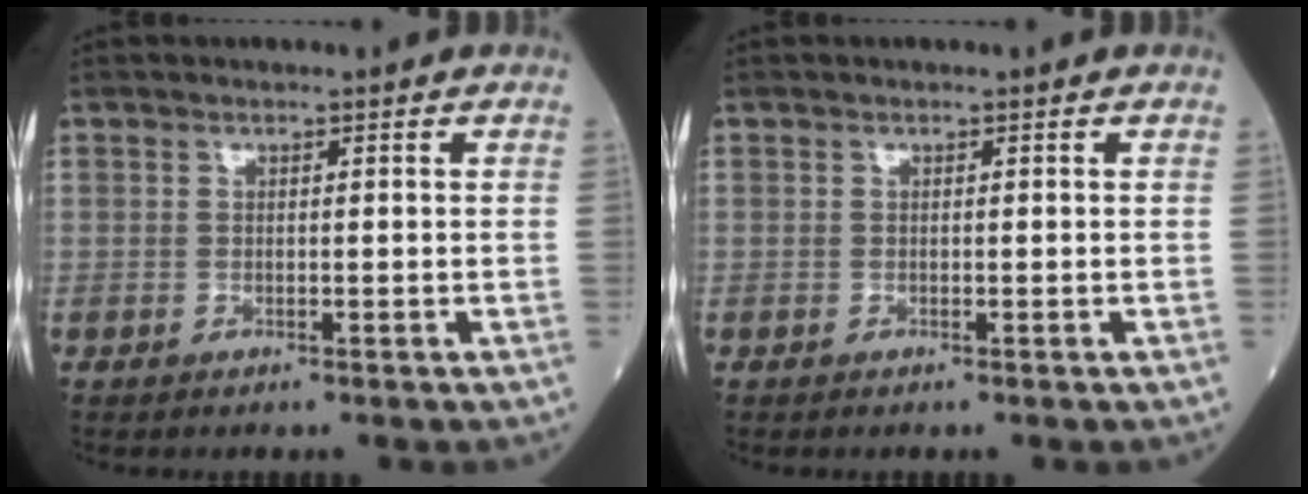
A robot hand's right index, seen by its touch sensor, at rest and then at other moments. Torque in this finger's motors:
{"motor_torque": [0.00, 0.00, 0.04, 0.00]}